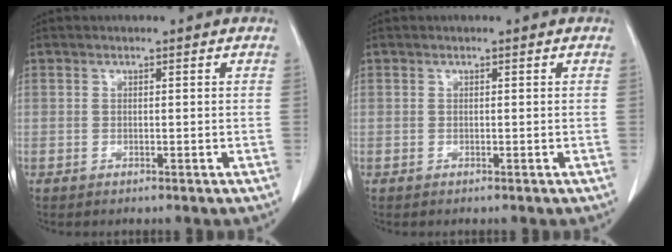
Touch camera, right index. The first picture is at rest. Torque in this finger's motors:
{"motor_torque": [0.00, 0.00, 0.00, 0.00]}